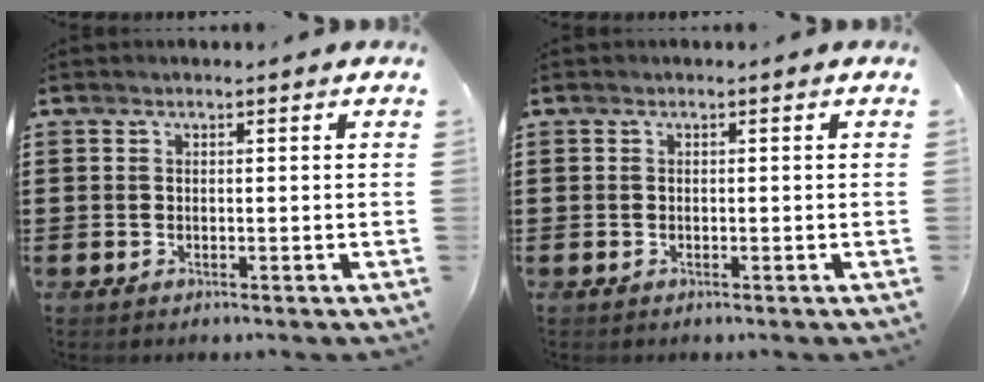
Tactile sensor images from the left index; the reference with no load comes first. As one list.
[{"total": 0.0}]